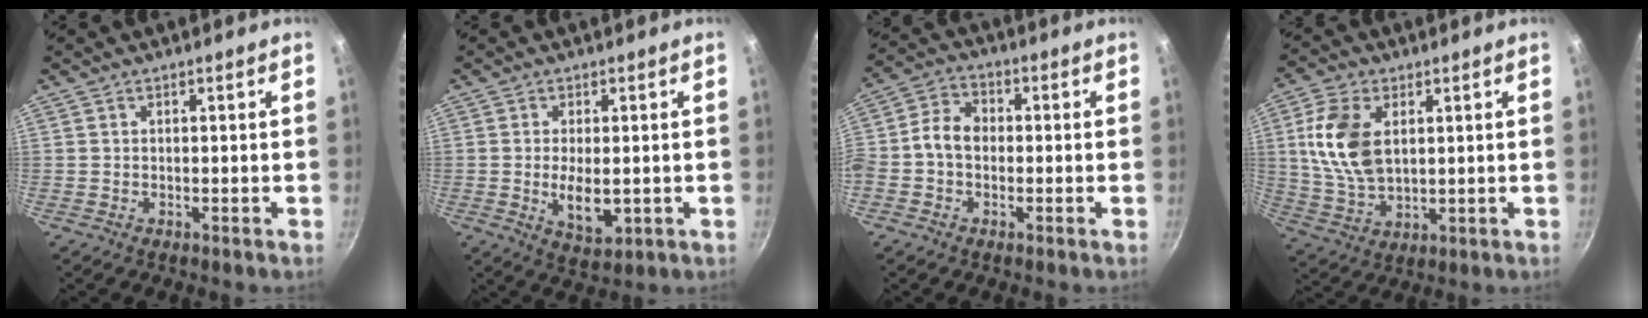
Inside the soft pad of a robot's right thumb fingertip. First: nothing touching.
{"total": 6.6, "force": [-0.6, 3.2, 5.8], "torque": [-0.096, -0.011, -0.002]}
{"total": 6.6, "force": [-0.7, 5.1, 4.2], "torque": [-0.060, 0.022, -0.033]}
{"total": 12.6, "force": [2.9, 7.6, 9.6], "torque": [-0.180, -0.012, 0.062]}